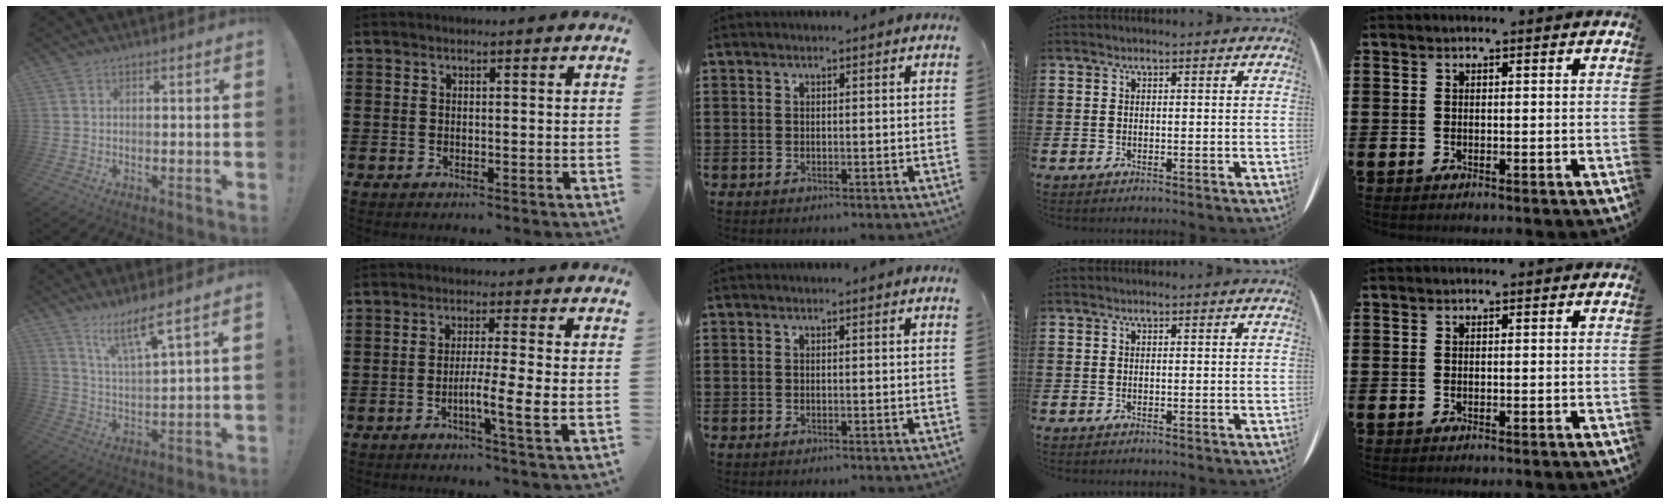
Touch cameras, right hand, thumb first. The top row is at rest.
{"thumb": {"total": 9.7, "force": [7.0, 0.9, 6.7], "torque": [-0.117, -0.038, 0.116]}, "index": {"total": 5.7, "force": [-1.7, -0.3, 5.4], "torque": [-0.093, -0.010, -0.030]}}